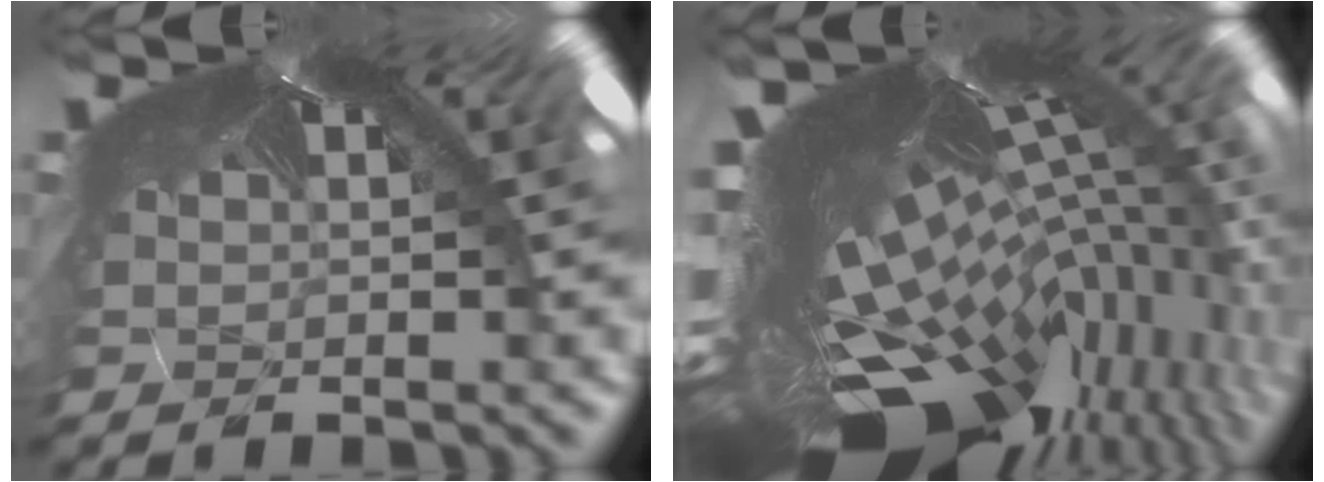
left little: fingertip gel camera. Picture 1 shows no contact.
{"total": 8.6, "force": [-7.8, -0.5, 3.6], "torque": [-0.024, -0.075, -0.087]}